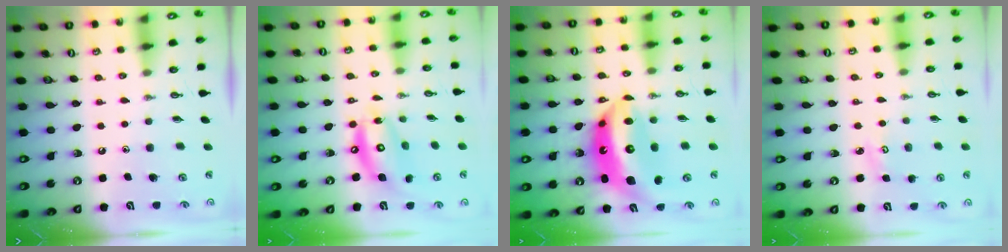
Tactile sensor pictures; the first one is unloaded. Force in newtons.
{"total": 13.9, "press": 13.9, "slide": 1.1}
{"total": 18.8, "press": 18.7, "slide": 1.7}
{"total": 2.9, "press": 2.9, "slide": 0.4}